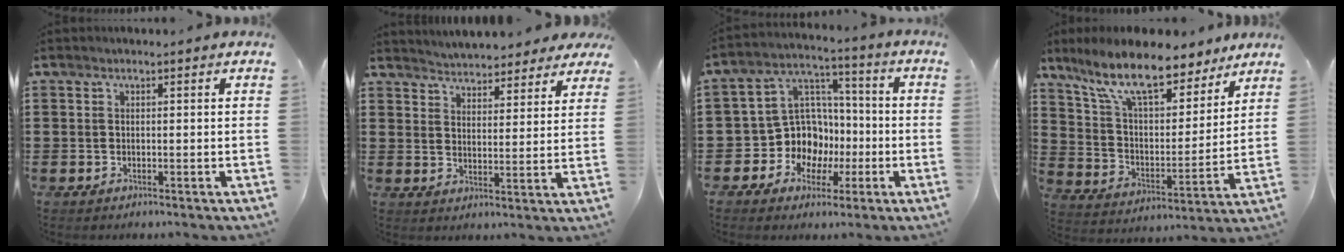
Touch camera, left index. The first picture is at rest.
{"total": 4.5, "force": [4.5, 0.4, 0.1], "torque": [-0.024, -0.021, 0.080]}
{"total": 10.6, "force": [-2.6, 9.7, 3.2], "torque": [-0.108, 0.008, -0.040]}
{"total": 12.2, "force": [9.8, 3.1, 6.7], "torque": [-0.158, -0.044, 0.172]}